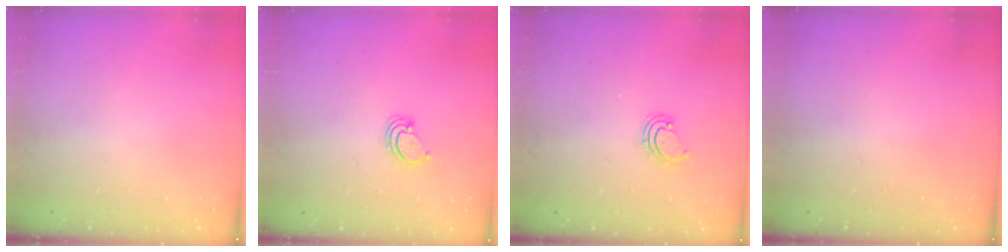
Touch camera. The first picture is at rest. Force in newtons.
{"total": 2.9, "press": 2.9, "slide": 0.3}
{"total": 2.7, "press": 2.6, "slide": 0.5}
{"total": 0.0}